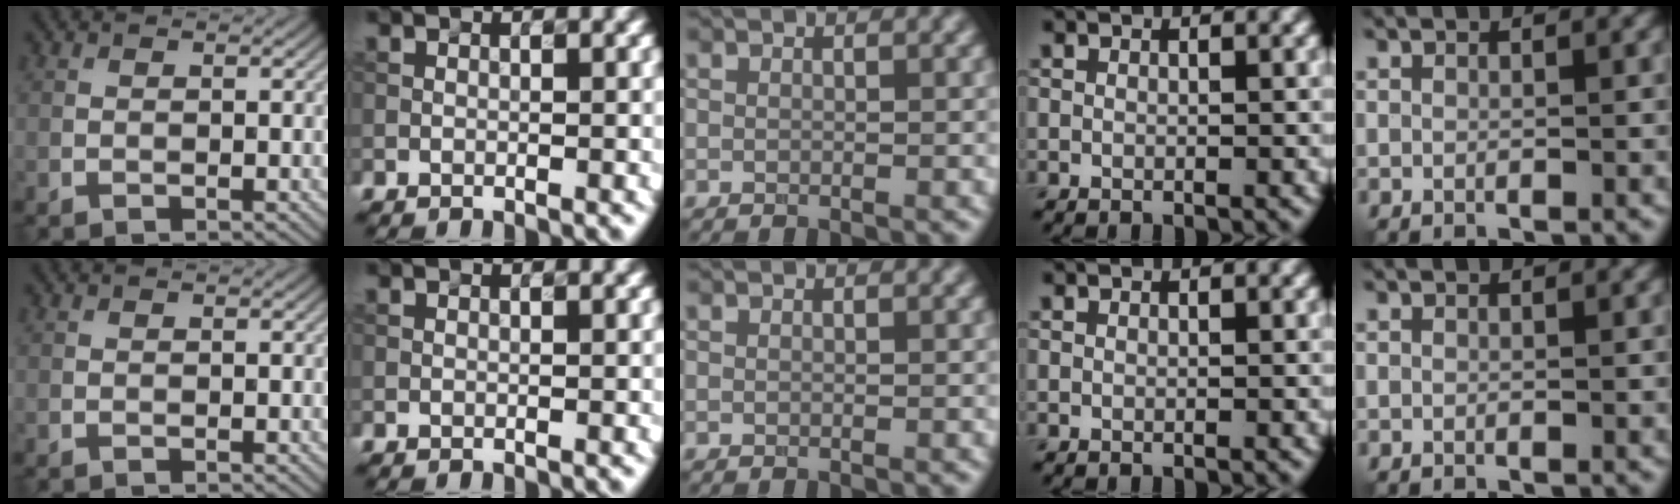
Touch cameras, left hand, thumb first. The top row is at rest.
{}